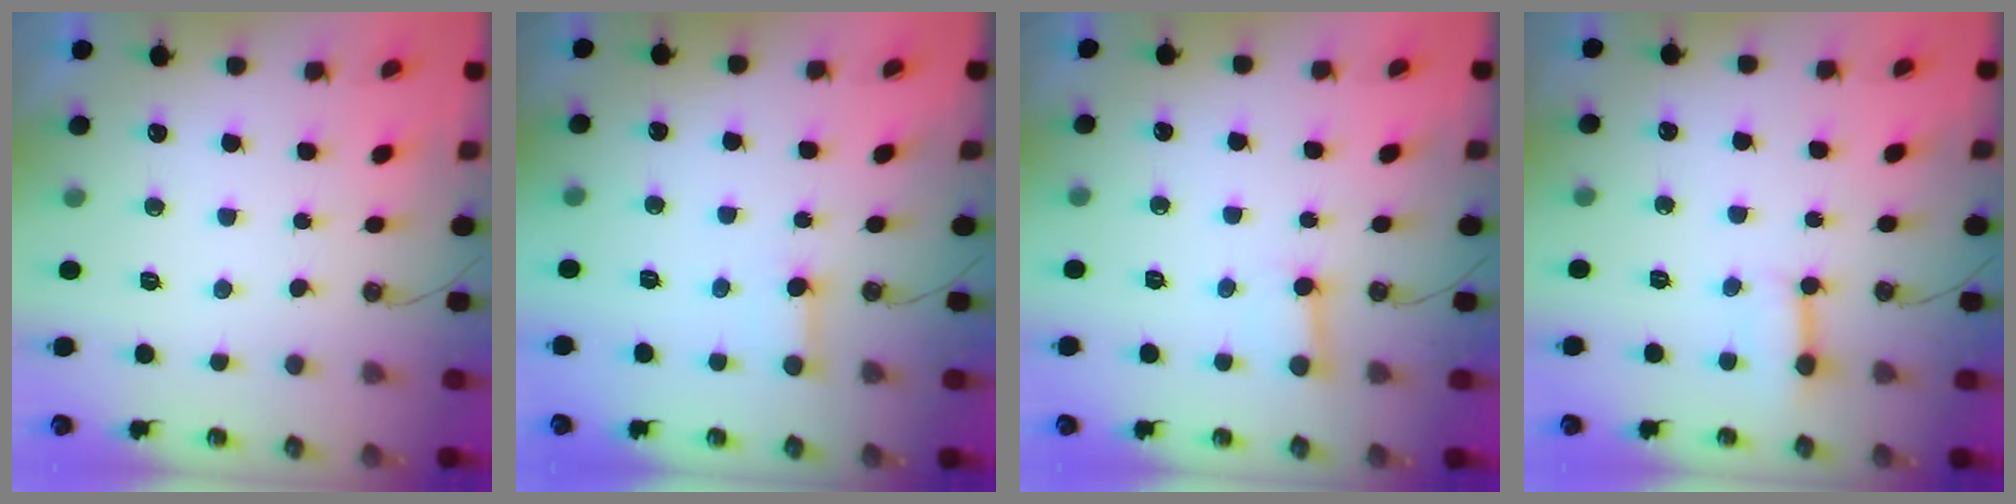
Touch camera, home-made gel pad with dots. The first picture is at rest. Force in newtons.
{"total": 2.4, "press": 2.4, "slide": 0.1}
{"total": 3.7, "press": 3.7, "slide": 0.2}
{"total": 3.0, "press": 2.9, "slide": 0.6}